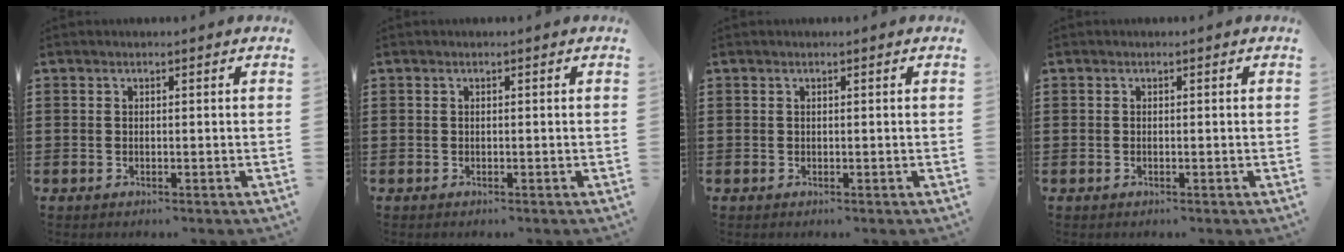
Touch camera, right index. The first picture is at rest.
{"total": 0.0}
{"total": 0.0}
{"total": 0.0}